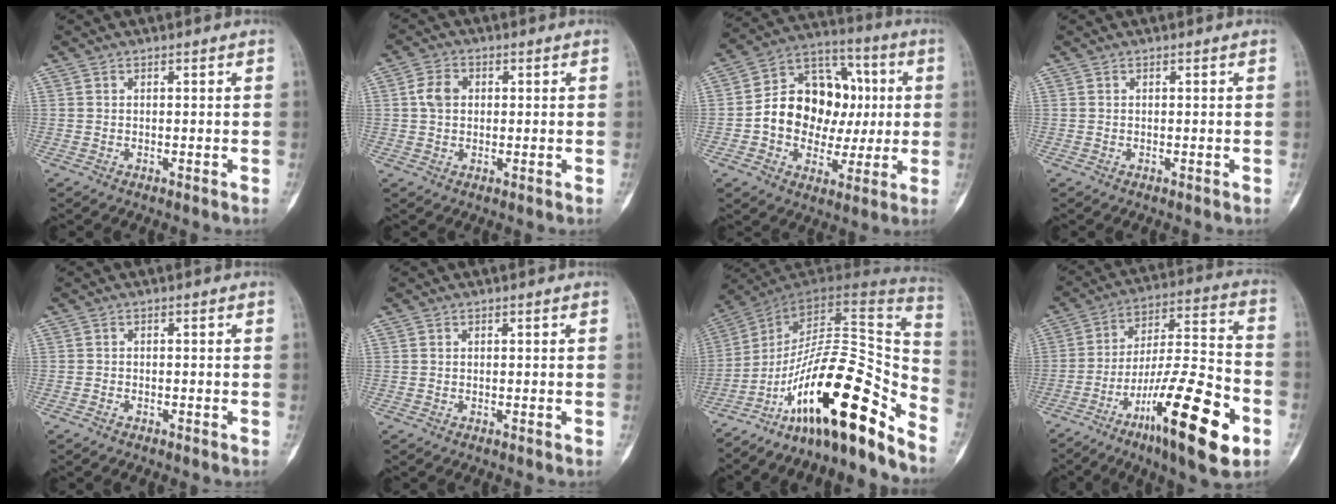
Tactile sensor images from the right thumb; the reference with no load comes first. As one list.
[{"total": 4.4, "force": [0.7, 3.3, 2.7], "torque": [-0.045, 0.005, 0.008]}, {"total": 18.4, "force": [0.5, 14.0, 12.0], "torque": [-0.140, 0.037, 0.008]}, {"total": 0.0}, {"total": 0.6, "force": [-0.5, 0.3, 0.2], "torque": [-0.002, 0.002, -0.013]}, {"total": 0.0}, {"total": 23.9, "force": [-16.8, 6.1, 15.9], "torque": [-0.200, 0.128, -0.278]}, {"total": 23.3, "force": [-10.5, 5.5, 20.1], "torque": [-0.333, 0.054, -0.169]}]